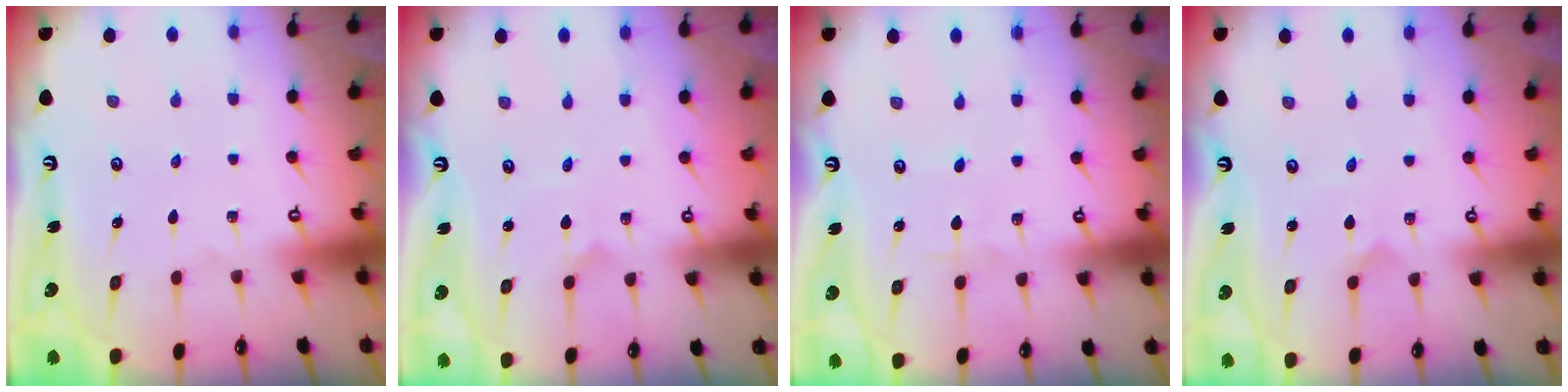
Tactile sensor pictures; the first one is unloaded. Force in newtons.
{"total": 0.0}
{"total": 2.4, "press": 2.4, "slide": 0.3}
{"total": 0.0}